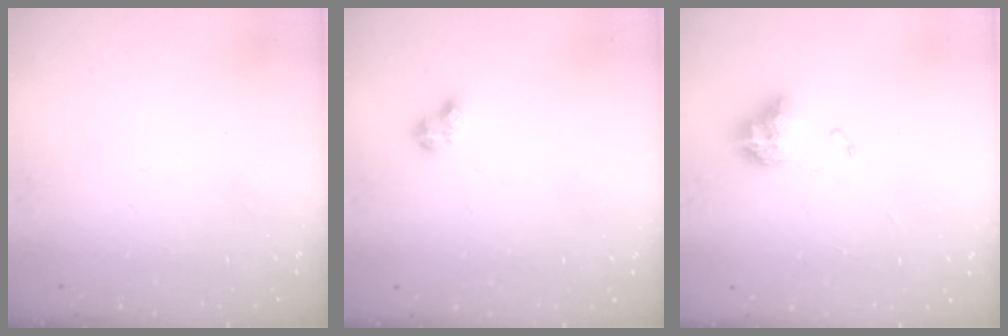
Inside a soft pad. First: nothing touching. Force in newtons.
{"total": 4.5, "press": 4.5, "slide": 0.5}
{"total": 9.1, "press": 9.0, "slide": 1.1}